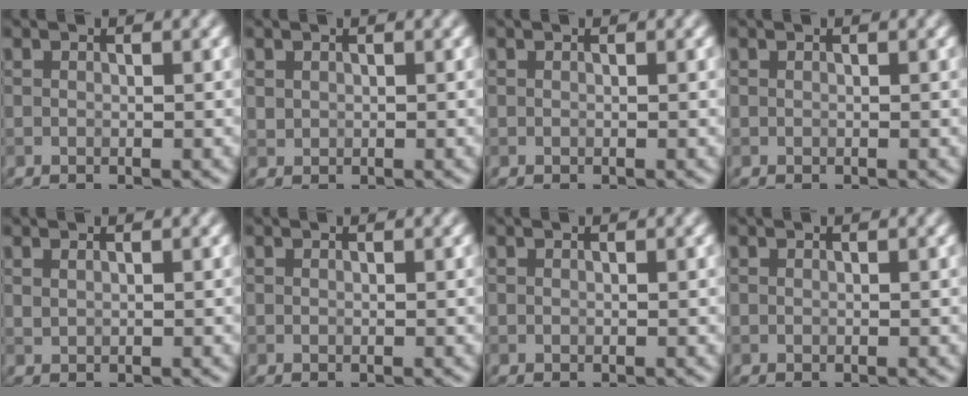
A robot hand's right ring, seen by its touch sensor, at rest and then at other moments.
{"total": 0.7, "force": [0.3, 0.5, 0.2], "torque": [-0.002, -0.002, 0.011]}
{"total": 0.0}
{"total": 0.0}
{"total": 0.5, "force": [0.4, 0.2, 0.2], "torque": [-0.007, -0.001, 0.009]}
{"total": 0.0}
{"total": 0.0}
{"total": 0.0}